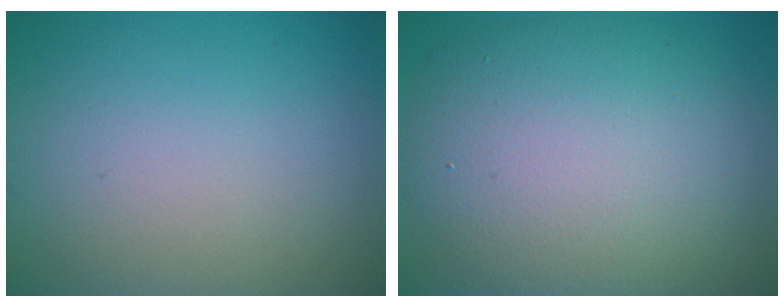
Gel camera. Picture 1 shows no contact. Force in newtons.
{"total": 11.3, "press": 11.3, "slide": 0.5}